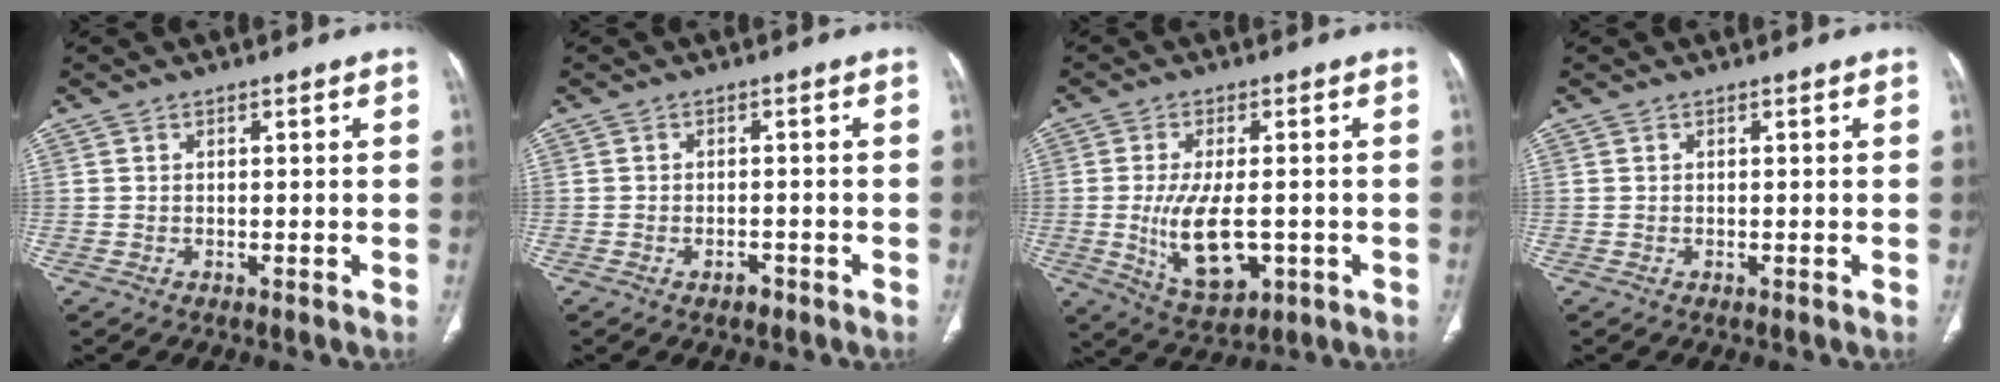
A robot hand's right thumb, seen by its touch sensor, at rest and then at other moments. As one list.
[{"total": 1.7, "force": [-1.1, 1.0, 0.9], "torque": [-0.013, 0.006, -0.015]}, {"total": 11.4, "force": [-2.0, 5.5, 9.8], "torque": [-0.175, -0.013, -0.019]}, {"total": 0.0}]